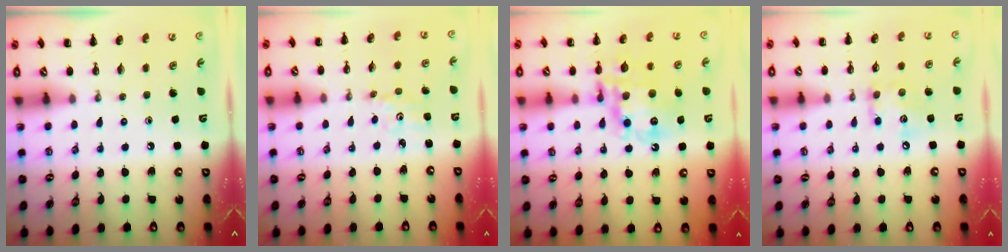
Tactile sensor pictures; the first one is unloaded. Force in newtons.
{"total": 2.0, "press": 1.9, "slide": 0.7}
{"total": 15.9, "press": 15.5, "slide": 3.5}
{"total": 9.0, "press": 9.0, "slide": 0.6}